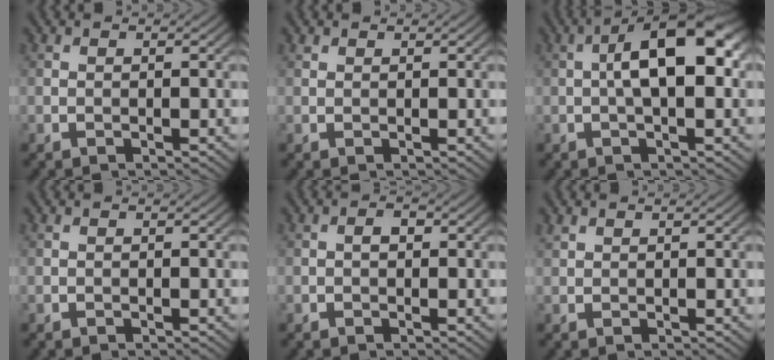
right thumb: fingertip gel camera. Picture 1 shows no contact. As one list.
[{"total": 0.6, "force": [0.5, 0.2, 0.0], "torque": [-0.003, 0.000, 0.013]}, {"total": 10.0, "force": [0.6, 4.0, 9.1], "torque": [-0.141, 0.023, 0.001]}, {"total": 0.0}, {"total": 1.1, "force": [0.0, 0.7, 0.8], "torque": [-0.013, 0.003, -0.003]}, {"total": 0.9, "force": [0.8, 0.4, 0.3], "torque": [-0.012, 0.001, 0.019]}]